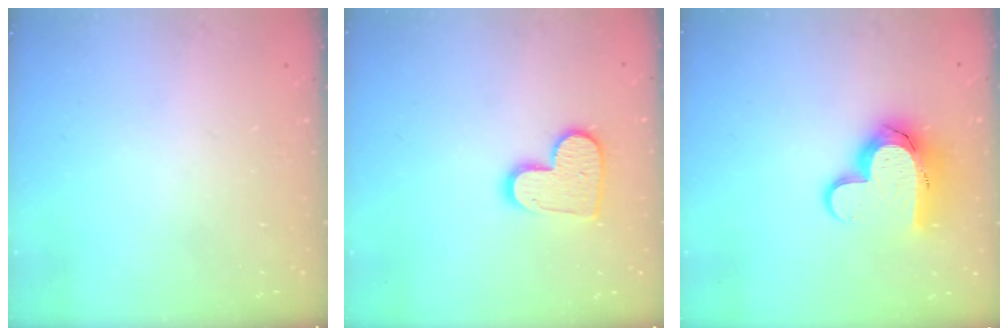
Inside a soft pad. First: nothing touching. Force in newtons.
{"total": 11.1, "press": 11.1, "slide": 0.4}
{"total": 14.9, "press": 14.9, "slide": 1.3}